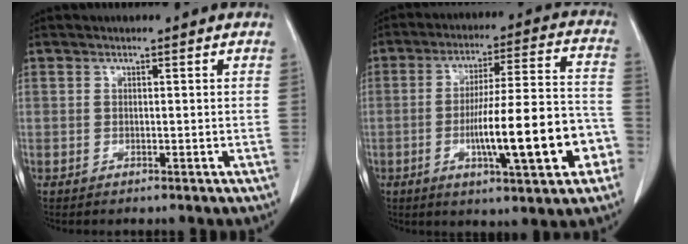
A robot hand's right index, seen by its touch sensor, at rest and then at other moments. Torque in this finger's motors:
{"motor_torque": [1.01, -0.24, 0.75, 0.21]}